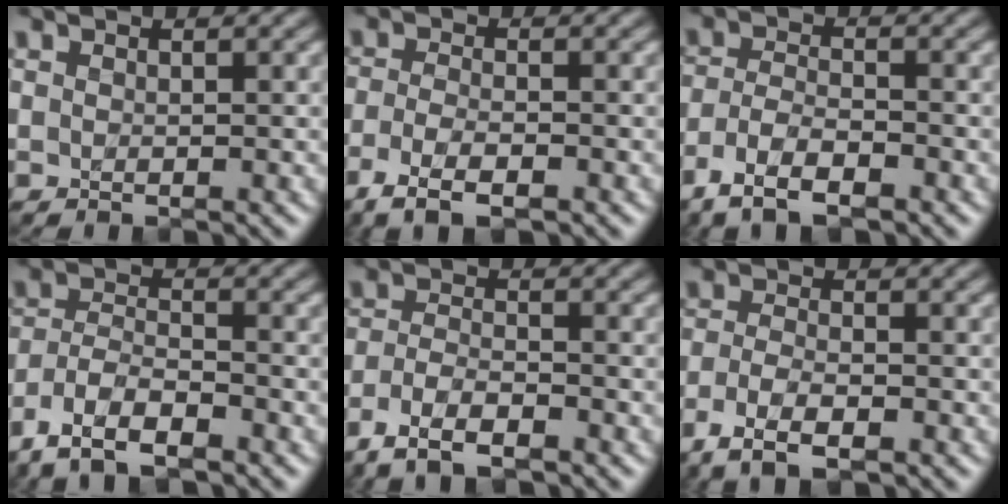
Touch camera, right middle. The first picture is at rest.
{"total": 4.6, "force": [-3.0, 1.6, 3.2], "torque": [-0.072, -0.011, -0.061]}
{"total": 6.0, "force": [-4.1, 2.3, 3.7], "torque": [-0.075, -0.007, -0.083]}
{"total": 6.8, "force": [-4.8, 2.6, 4.0], "torque": [-0.078, -0.006, -0.097]}
{"total": 5.5, "force": [-3.9, 2.0, 3.2], "torque": [-0.067, -0.006, -0.080]}
{"total": 4.7, "force": [-2.9, 1.7, 3.3], "torque": [-0.073, -0.010, -0.060]}